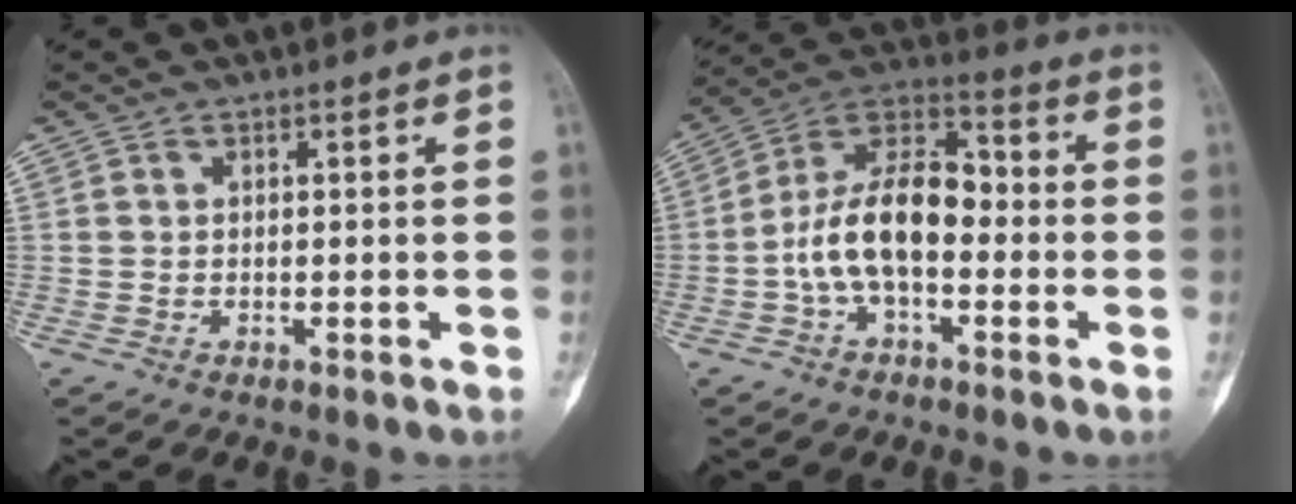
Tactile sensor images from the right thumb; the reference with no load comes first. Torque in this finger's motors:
{"motor_torque": [1.14, 1.06, 1.49, -0.30, 0.14]}